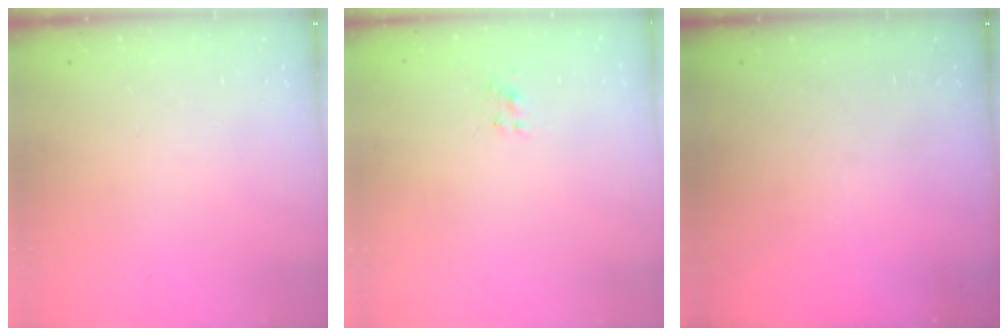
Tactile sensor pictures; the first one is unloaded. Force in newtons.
{"total": 1.5, "press": 1.3, "slide": 0.8}
{"total": 0.0}